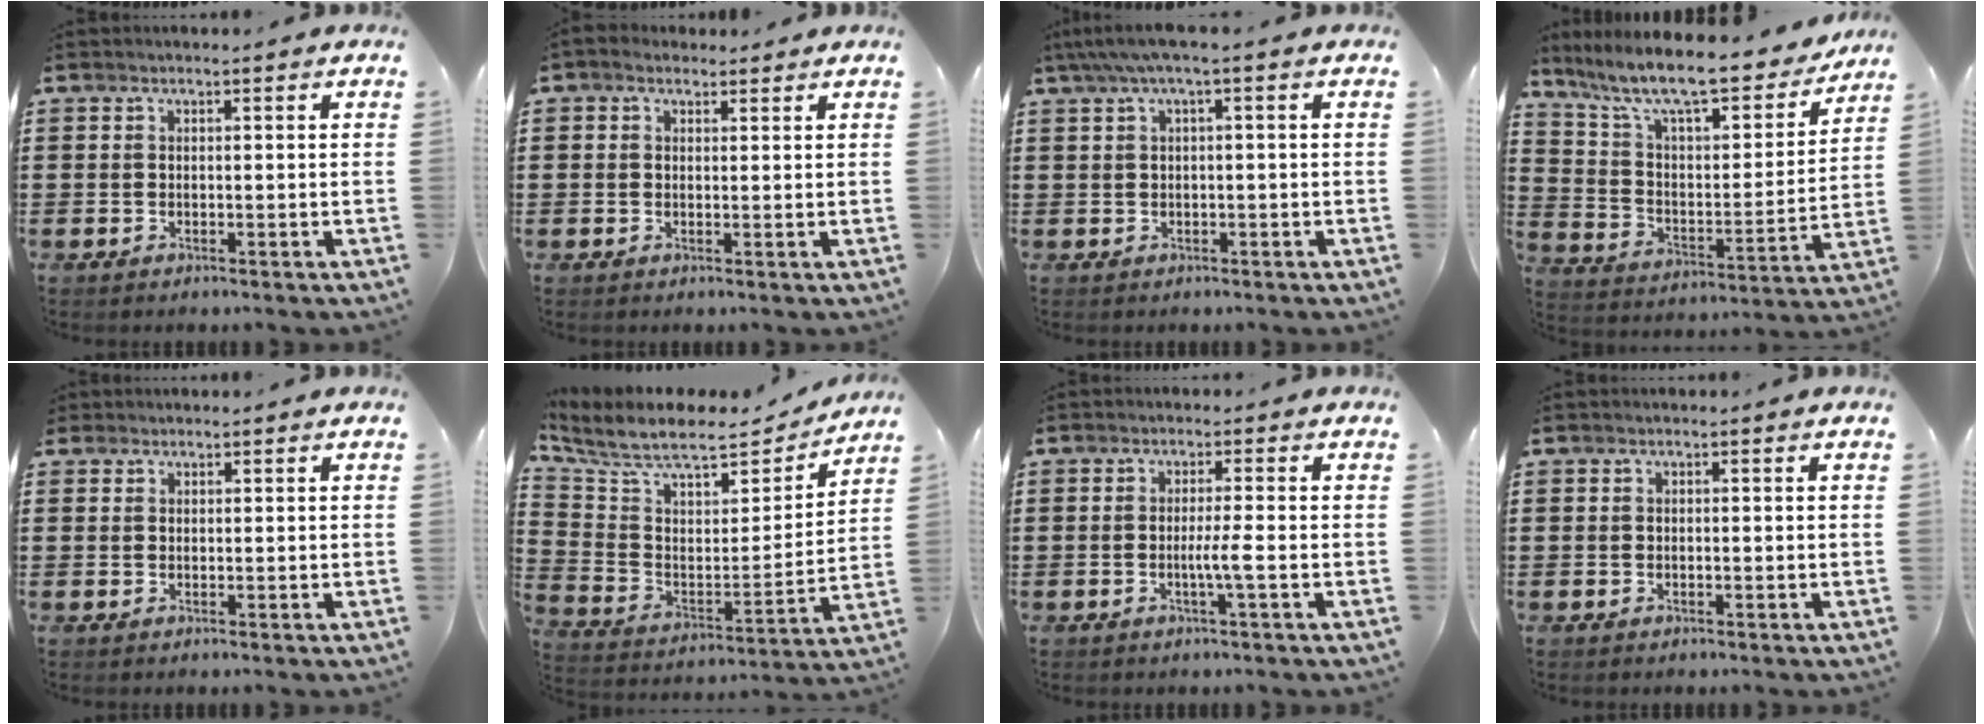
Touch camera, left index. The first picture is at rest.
{"total": 1.3, "force": [0.8, 1.0, 0.4], "torque": [-0.011, 0.007, 0.014]}
{"total": 2.3, "force": [-0.3, 0.2, 2.2], "torque": [-0.038, 0.001, -0.009]}
{"total": 11.0, "force": [9.3, 1.5, 5.7], "torque": [-0.139, -0.064, 0.156]}
{"total": 0.9, "force": [0.7, 0.5, 0.1], "torque": [-0.004, 0.004, 0.014]}
{"total": 8.9, "force": [7.5, 2.3, 4.3], "torque": [-0.118, -0.050, 0.127]}
{"total": 3.2, "force": [-0.7, -0.3, 3.1], "torque": [-0.061, -0.009, -0.018]}
{"total": 0.0}